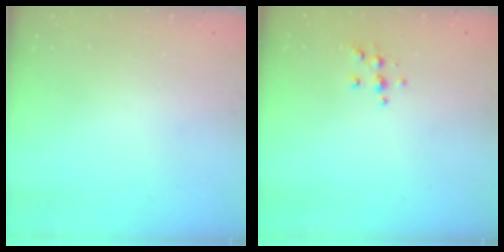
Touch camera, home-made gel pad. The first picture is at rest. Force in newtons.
{"total": 5.1, "press": 5.1, "slide": 0.3}